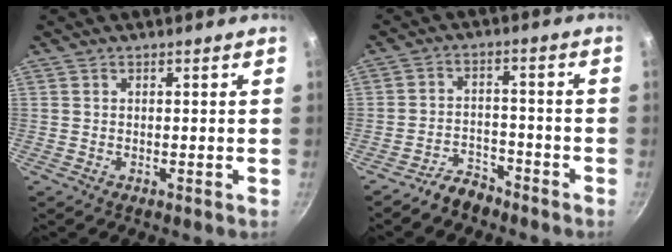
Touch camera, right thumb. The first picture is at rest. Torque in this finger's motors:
{"motor_torque": [-0.24, -0.05, -0.14, -0.03, 0.00]}